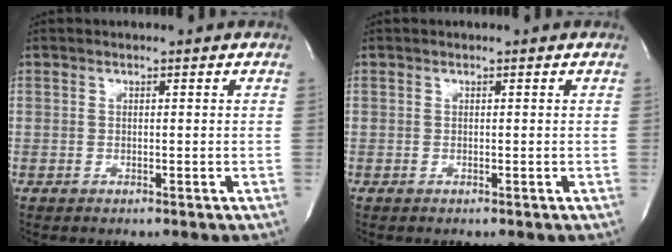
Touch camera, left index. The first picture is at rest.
{"total": 0.0}